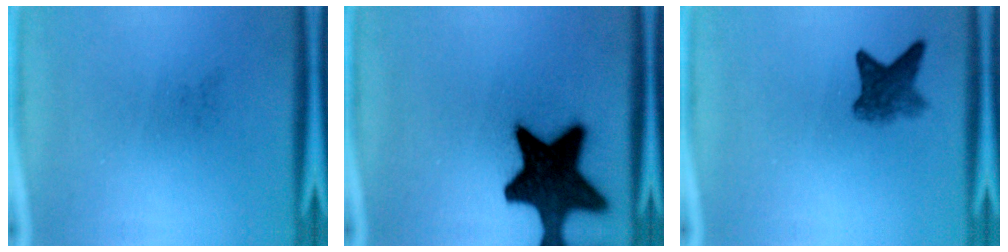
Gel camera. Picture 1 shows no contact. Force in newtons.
{"total": 18.5}
{"total": 4.3}